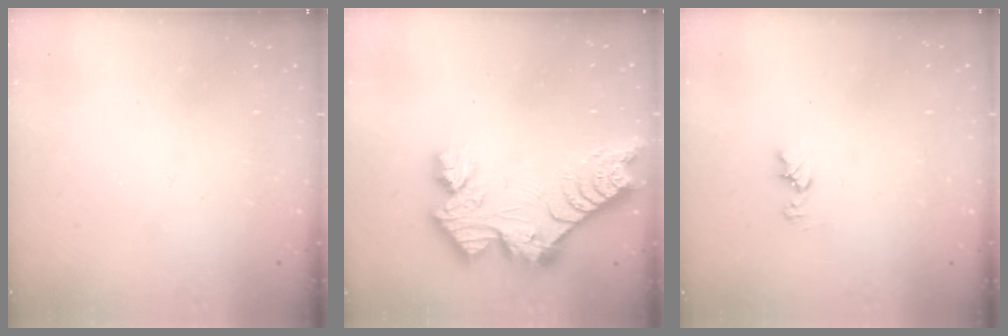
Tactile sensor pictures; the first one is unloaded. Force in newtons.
{"total": 14.5, "press": 14.4, "slide": 1.2}
{"total": 5.1, "press": 5.1, "slide": 0.6}